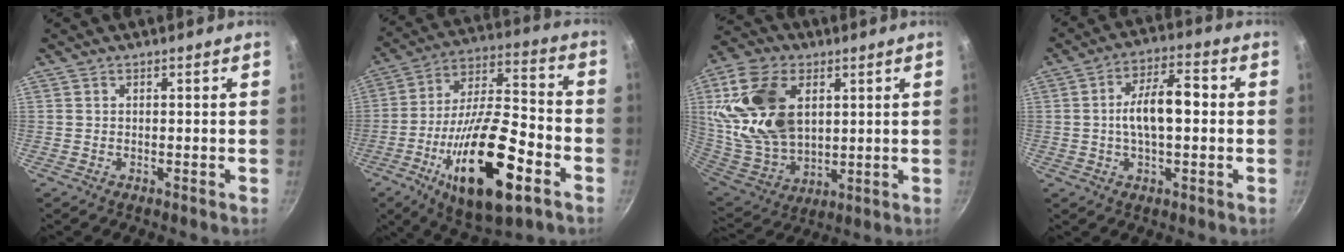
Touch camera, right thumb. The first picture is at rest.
{"total": 24.8, "force": [-9.8, 9.2, 20.8], "torque": [-0.340, 0.032, -0.164]}
{"total": 20.8, "force": [5.4, 13.7, 14.7], "torque": [-0.268, -0.020, 0.111]}
{"total": 10.5, "force": [0.1, 4.9, 9.3], "torque": [-0.141, 0.028, -0.006]}